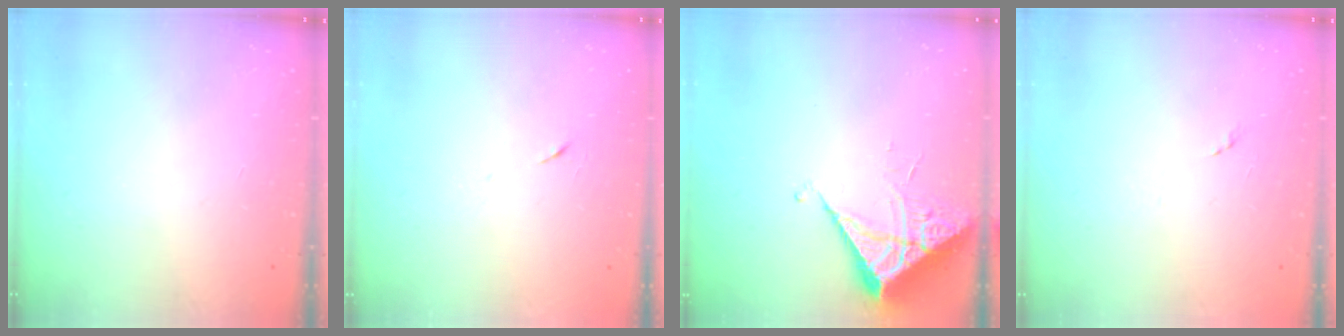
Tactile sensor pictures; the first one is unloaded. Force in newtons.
{"total": 6.2, "press": 6.1, "slide": 0.7}
{"total": 6.3, "press": 6.3, "slide": 0.2}
{"total": 5.7, "press": 5.6, "slide": 0.6}